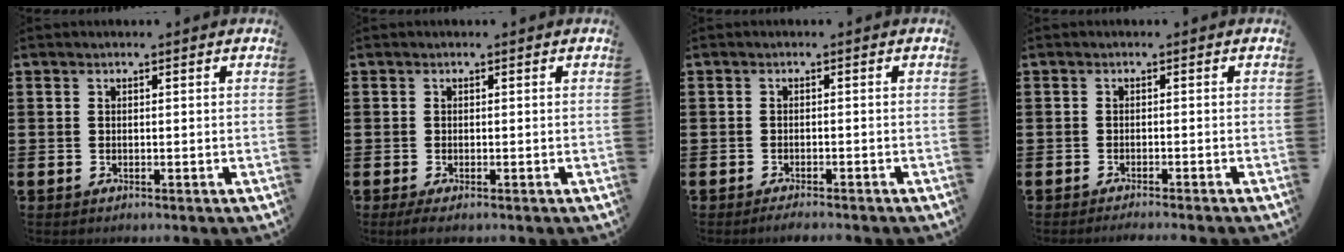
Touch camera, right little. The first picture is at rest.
{"total": 0.8, "force": [-0.3, 0.2, 0.8], "torque": [-0.014, -0.001, -0.006]}
{"total": 1.1, "force": [-1.0, 0.0, 0.5], "torque": [-0.008, -0.002, -0.019]}
{"total": 0.8, "force": [-0.8, -0.2, 0.1], "torque": [-0.001, -0.001, -0.016]}